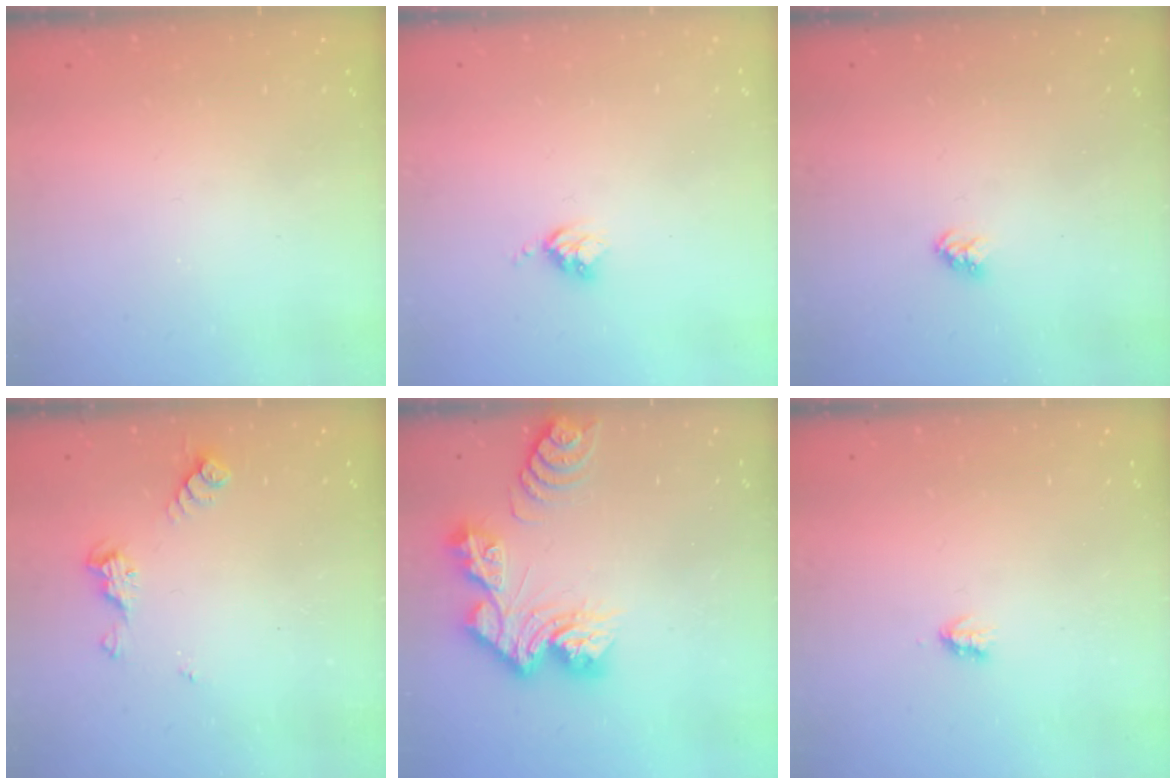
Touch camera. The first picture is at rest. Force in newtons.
{"total": 3.4, "press": 3.4, "slide": 0.4}
{"total": 3.2, "press": 3.1, "slide": 0.3}
{"total": 6.3, "press": 6.3, "slide": 0.5}
{"total": 13.6, "press": 13.6, "slide": 1.3}
{"total": 1.9, "press": 1.8, "slide": 0.4}